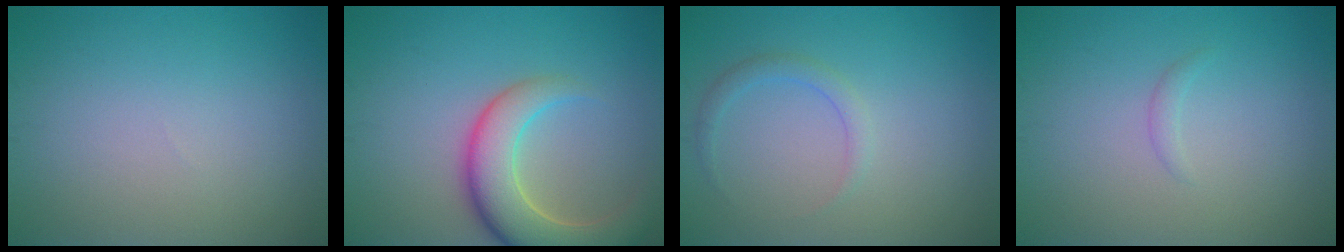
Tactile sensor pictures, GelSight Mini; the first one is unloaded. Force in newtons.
{"total": 7.2, "press": 7.1, "slide": 0.7}
{"total": 1.4, "press": 1.4, "slide": 0.2}
{"total": 0.7, "press": 0.7, "slide": 0.1}